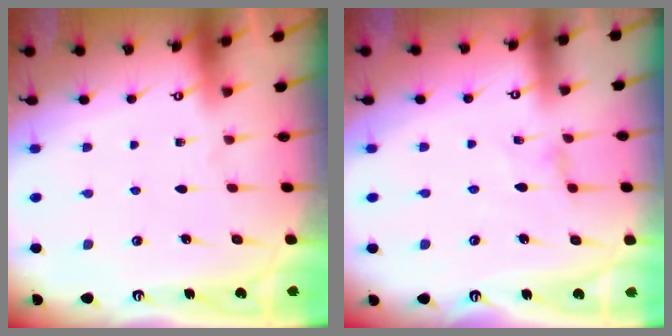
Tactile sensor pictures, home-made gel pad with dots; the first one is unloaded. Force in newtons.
{"total": 0.0}